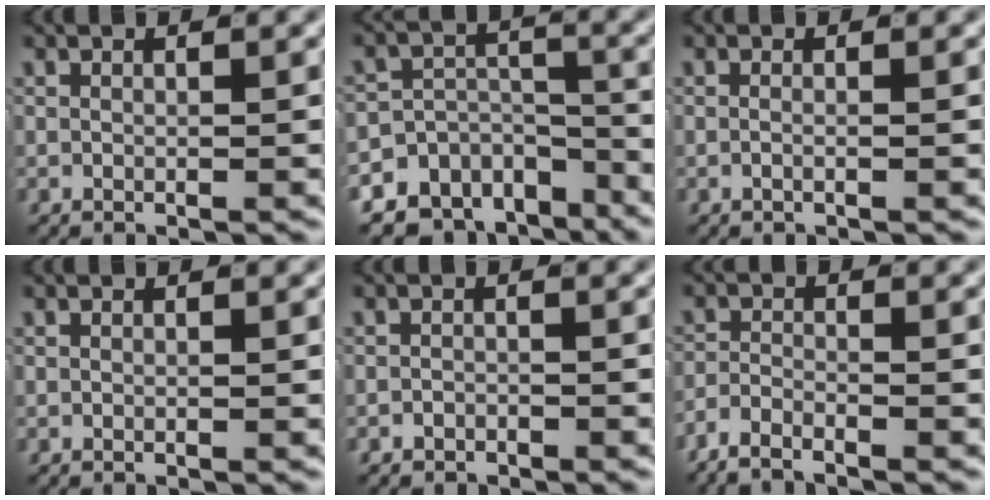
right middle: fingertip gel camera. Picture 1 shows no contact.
{"total": 12.8, "force": [-8.4, 8.5, 4.7], "torque": [-0.071, -0.030, -0.136]}
{"total": 0.7, "force": [-0.4, -0.3, 0.5], "torque": [-0.012, -0.003, -0.006]}
{"total": 0.0}
{"total": 0.9, "force": [-0.9, 0.3, 0.0], "torque": [0.001, -0.003, -0.013]}
{"total": 3.1, "force": [-2.7, 1.0, 1.3], "torque": [-0.024, 0.000, -0.052]}